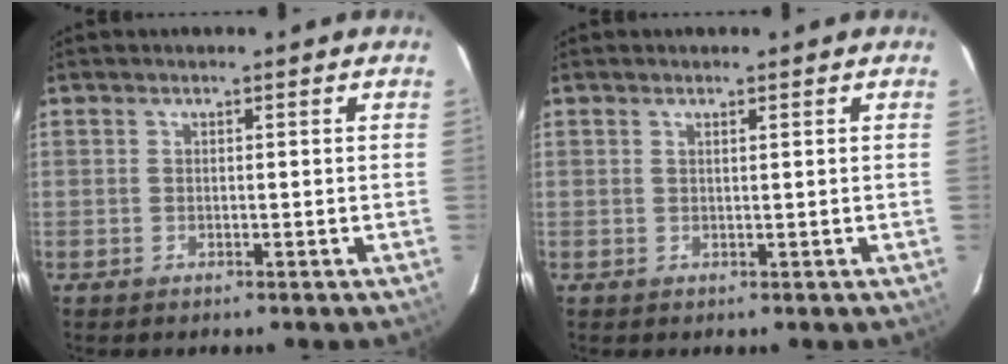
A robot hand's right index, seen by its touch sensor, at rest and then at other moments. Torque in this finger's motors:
{"motor_torque": [-0.09, 0.01, -0.03, 0.00]}